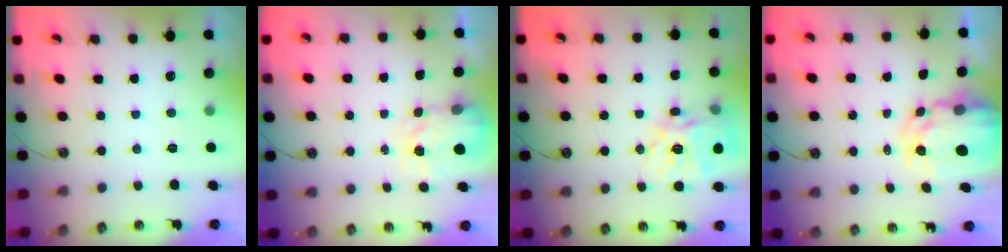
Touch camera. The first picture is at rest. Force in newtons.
{"total": 3.8, "press": 3.7, "slide": 0.5}
{"total": 18.6, "press": 18.5, "slide": 1.9}
{"total": 8.6, "press": 8.6, "slide": 0.7}